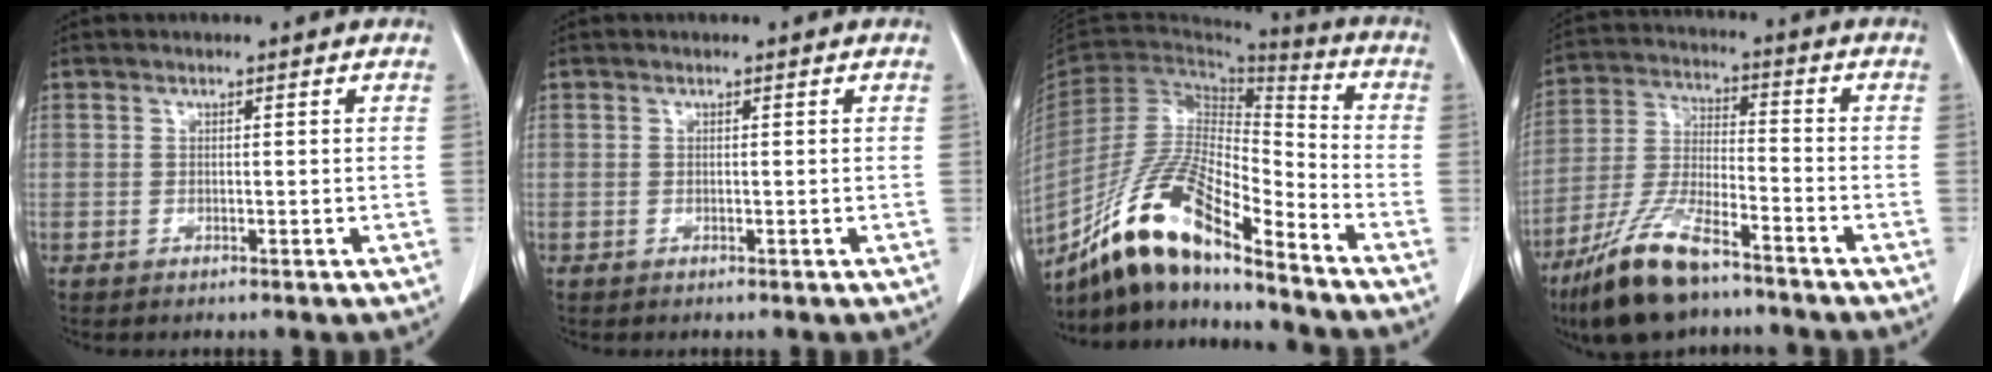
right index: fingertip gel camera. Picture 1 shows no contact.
{"total": 0.0}
{"total": 17.6, "force": [-13.0, 3.1, 11.4], "torque": [-0.221, -0.005, -0.239]}
{"total": 13.3, "force": [-9.5, 3.1, 8.8], "torque": [-0.186, -0.021, -0.178]}